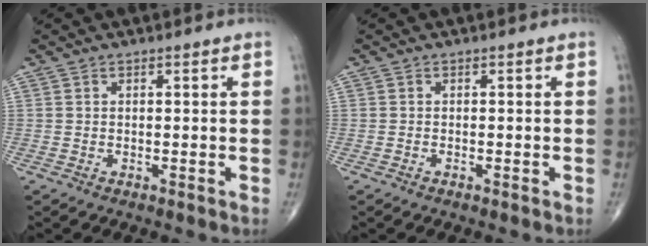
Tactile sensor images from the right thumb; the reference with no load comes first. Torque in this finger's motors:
{"motor_torque": [-0.28, 0.01, -0.23, -0.01, -0.01]}